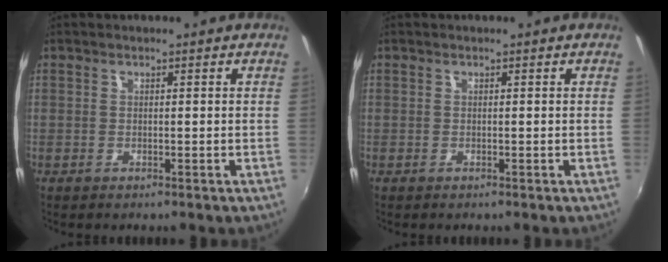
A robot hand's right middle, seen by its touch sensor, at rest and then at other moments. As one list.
[{"total": 0.0}]